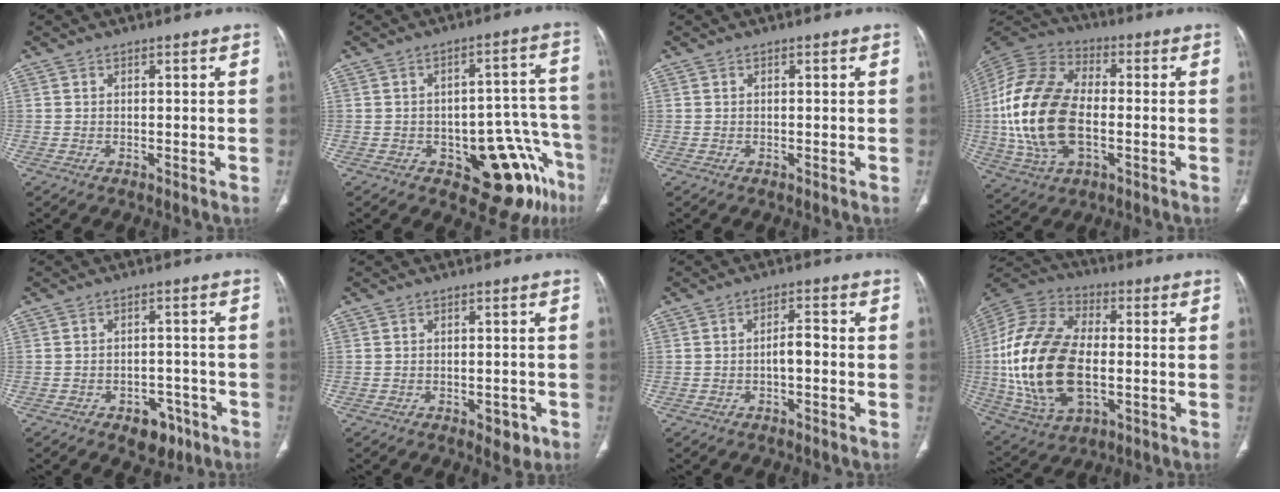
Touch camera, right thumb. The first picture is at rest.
{"total": 14.9, "force": [-7.9, 6.1, 11.0], "torque": [-0.079, 0.065, -0.096]}
{"total": 0.0}
{"total": 21.9, "force": [-2.0, 12.9, 17.6], "torque": [-0.365, 0.011, -0.035]}
{"total": 6.4, "force": [-3.8, 4.2, 3.1], "torque": [-0.016, 0.029, -0.046]}
{"total": 3.6, "force": [-1.7, 2.1, 2.3], "torque": [-0.015, 0.005, -0.016]}
{"total": 3.3, "force": [-0.8, 1.4, 2.9], "torque": [-0.043, 0.017, -0.016]}
{"total": 25.1, "force": [-2.1, 14.6, 20.3], "torque": [-0.420, 0.004, -0.029]}